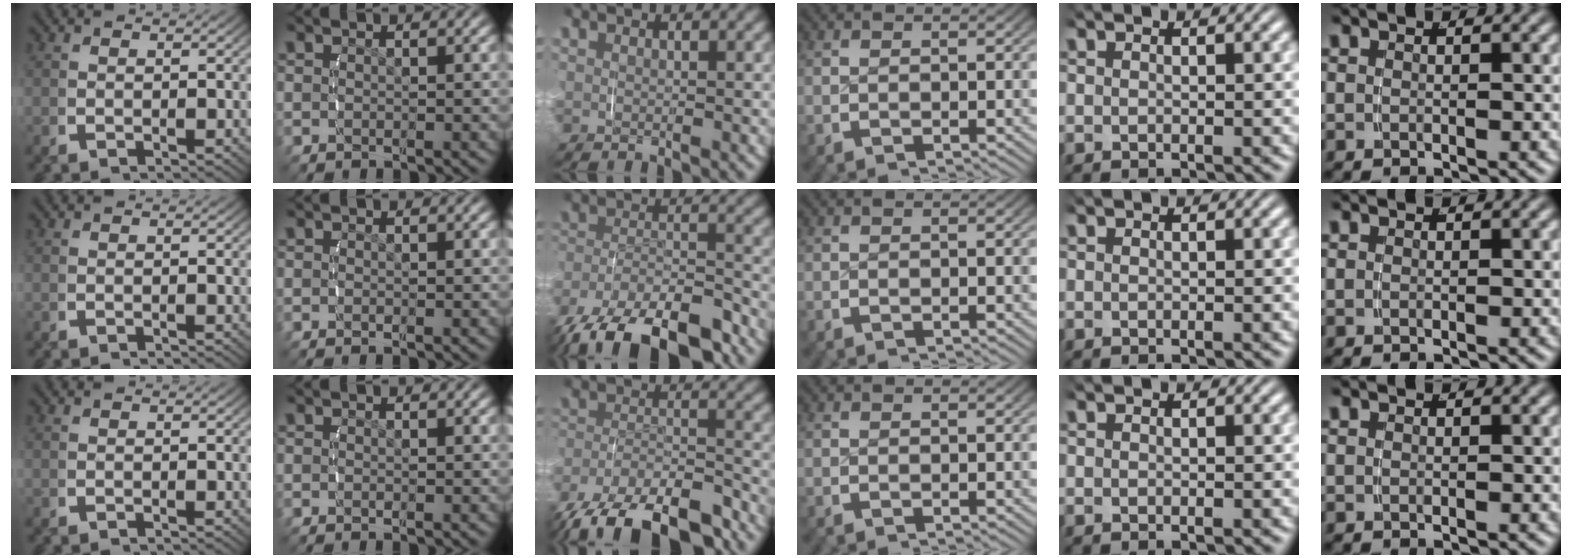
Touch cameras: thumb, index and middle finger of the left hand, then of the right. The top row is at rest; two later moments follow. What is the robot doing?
{"motion": "grasp_and_lifting", "object": "velcro strap"}